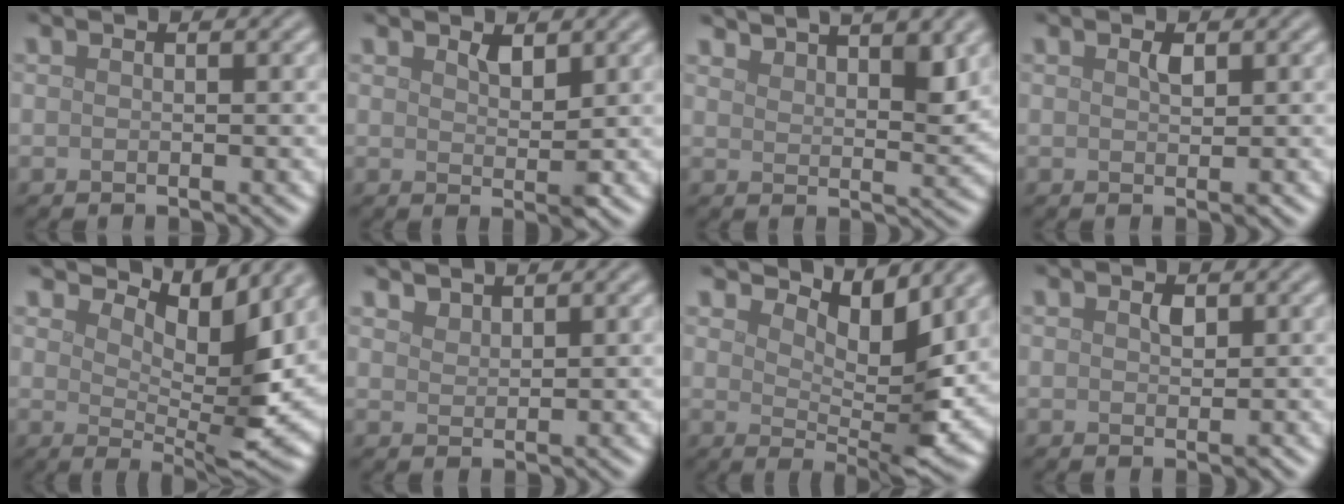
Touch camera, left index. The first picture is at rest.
{"total": 1.7, "force": [1.1, 0.6, 1.2], "torque": [-0.020, -0.004, 0.021]}
{"total": 5.2, "force": [4.1, 1.3, 2.9], "torque": [-0.043, 0.003, 0.073]}
{"total": 1.1, "force": [0.5, 0.4, 0.9], "torque": [-0.018, 0.000, 0.010]}
{"total": 7.4, "force": [4.1, 2.5, 5.6], "torque": [-0.089, -0.009, 0.071]}
{"total": 1.4, "force": [1.3, 0.4, 0.1], "torque": [-0.004, 0.000, 0.032]}
{"total": 5.9, "force": [3.6, 1.9, 4.2], "torque": [-0.069, -0.010, 0.059]}
{"total": 1.1, "force": [0.3, 0.7, 0.8], "torque": [-0.012, -0.001, 0.006]}